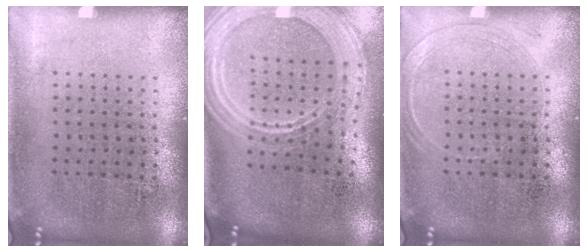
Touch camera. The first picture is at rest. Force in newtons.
{"total": 3.0, "press": 2.4, "slide": 1.8}
{"total": 1.2, "press": 1.1, "slide": 0.3}